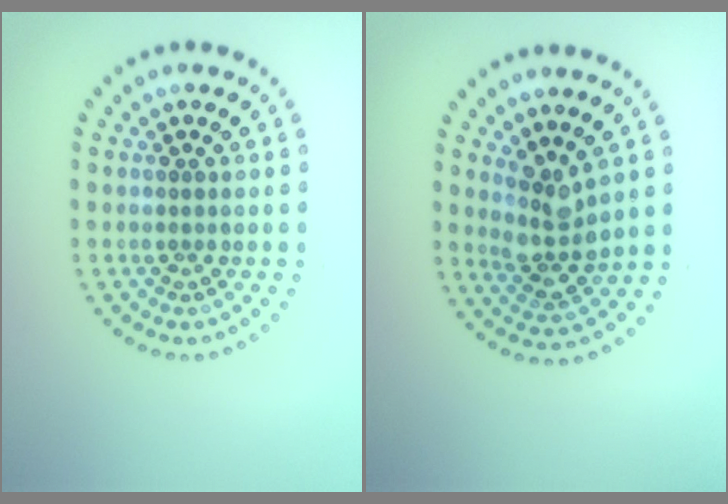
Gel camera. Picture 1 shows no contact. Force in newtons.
{"total": 3.1, "press": 2.7, "slide": 1.5}